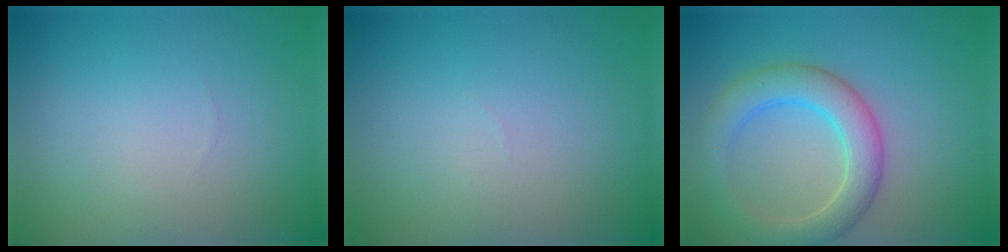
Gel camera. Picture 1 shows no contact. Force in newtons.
{"total": 0.0}
{"total": 4.9, "press": 4.9, "slide": 0.3}